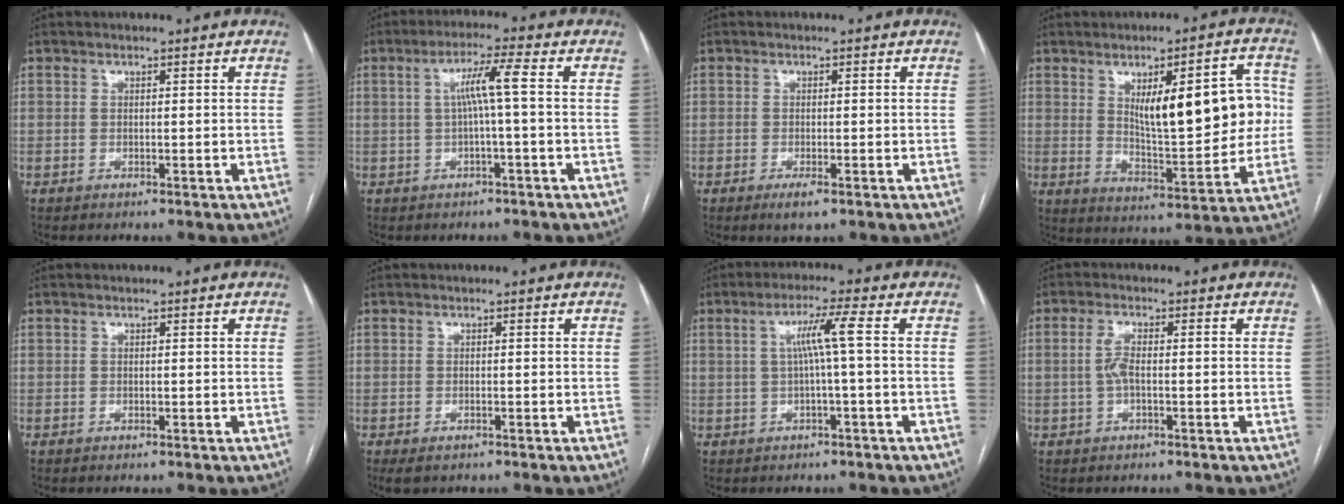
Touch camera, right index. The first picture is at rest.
{"total": 5.1, "force": [0.3, -0.6, 5.1], "torque": [-0.090, 0.014, 0.009]}
{"total": 2.1, "force": [-1.2, 0.6, 1.7], "torque": [-0.027, -0.002, -0.018]}
{"total": 15.8, "force": [2.8, 4.9, 14.8], "torque": [-0.201, 0.018, 0.054]}
{"total": 0.0}
{"total": 2.0, "force": [-1.3, 1.0, 1.2], "torque": [-0.020, -0.003, -0.013]}
{"total": 4.8, "force": [0.4, -0.9, 4.7], "torque": [-0.086, 0.011, 0.012]}
{"total": 3.2, "force": [-0.2, 0.9, 3.0], "torque": [-0.067, 0.010, -0.004]}